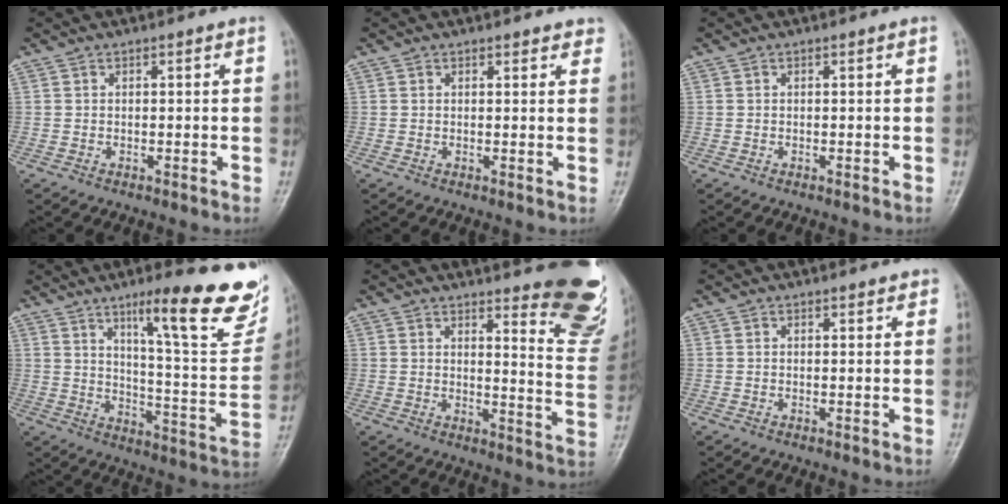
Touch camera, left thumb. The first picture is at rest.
{"total": 2.8, "force": [2.4, 1.2, 0.8], "torque": [0.019, -0.007, 0.016]}
{"total": 0.0}
{"total": 22.4, "force": [14.0, 4.2, 17.0], "torque": [-0.194, -0.067, 0.205]}
{"total": 17.2, "force": [12.9, 4.1, 10.7], "torque": [-0.090, -0.113, 0.140]}
{"total": 1.3, "force": [1.0, 0.6, 0.5], "torque": [0.001, -0.003, 0.008]}